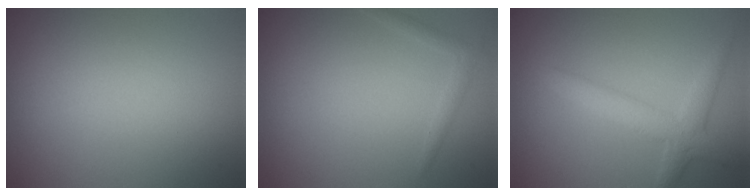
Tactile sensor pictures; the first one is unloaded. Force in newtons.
{"total": 1.1, "press": 1.1, "slide": 0.0}
{"total": 2.1, "press": 2.1, "slide": 0.1}